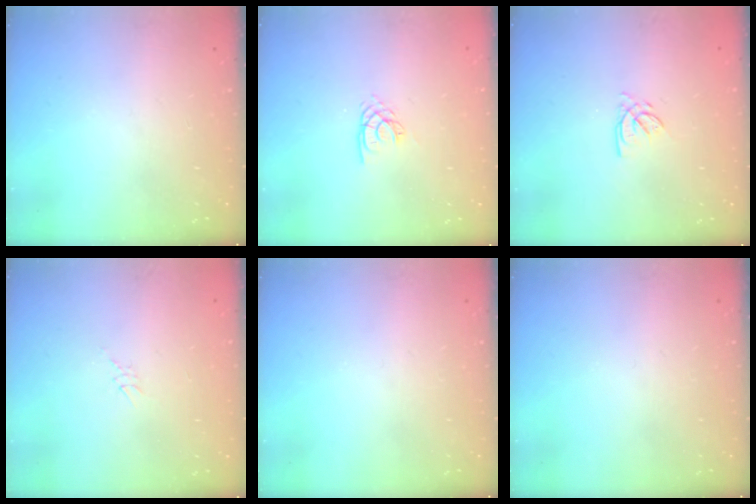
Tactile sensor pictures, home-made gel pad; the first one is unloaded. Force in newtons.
{"total": 2.1, "press": 2.1, "slide": 0.3}
{"total": 2.5, "press": 2.5, "slide": 0.3}
{"total": 2.6, "press": 2.6, "slide": 0.2}
{"total": 0.0}
{"total": 0.0}